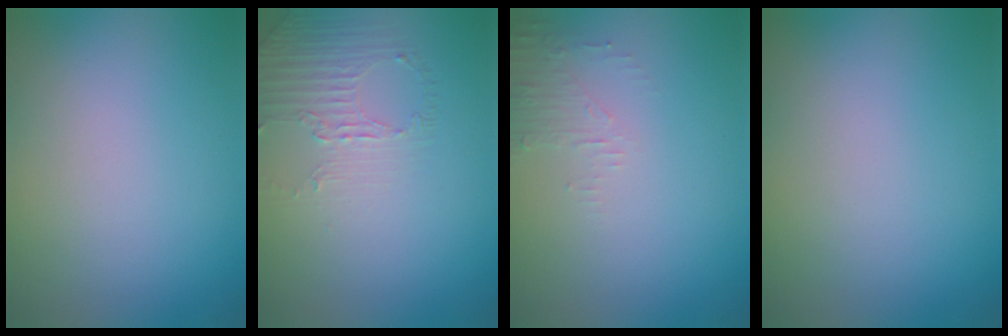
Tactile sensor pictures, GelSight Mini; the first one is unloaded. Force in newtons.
{"total": 1.4, "press": 0.8, "slide": 1.1}
{"total": 1.6, "press": 1.5, "slide": 0.4}
{"total": 0.0}